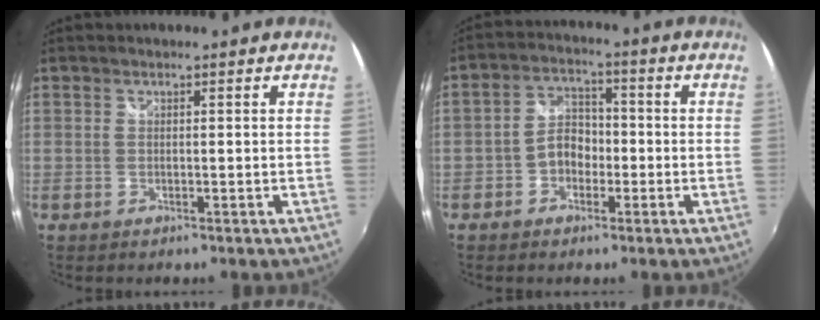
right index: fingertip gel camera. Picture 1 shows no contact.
{"total": 5.6, "force": [-2.0, 4.3, 2.9], "torque": [-0.052, 0.016, -0.034]}